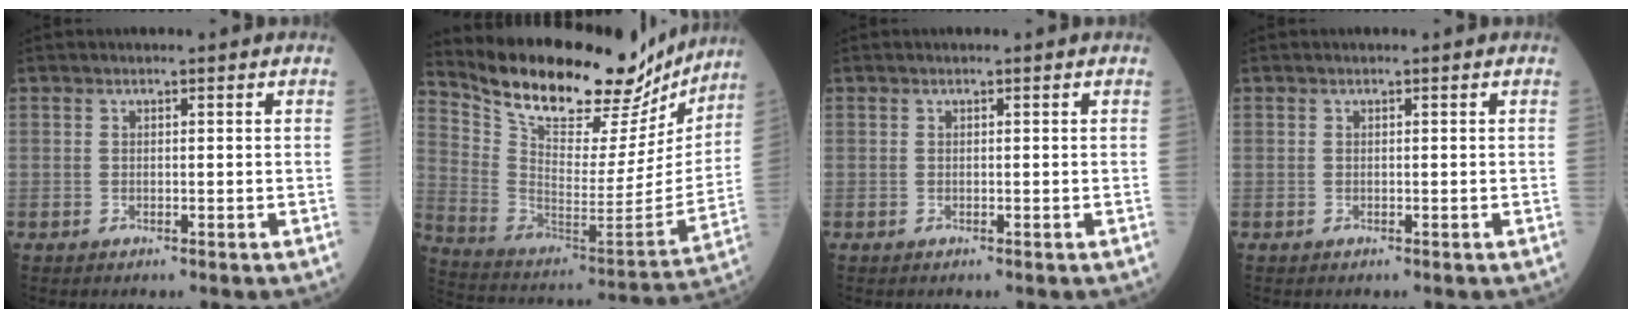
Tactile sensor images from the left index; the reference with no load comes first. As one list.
[{"total": 25.4, "force": [21.6, 7.7, 10.9], "torque": [-0.181, -0.022, 0.323]}, {"total": 0.0}, {"total": 0.0}]